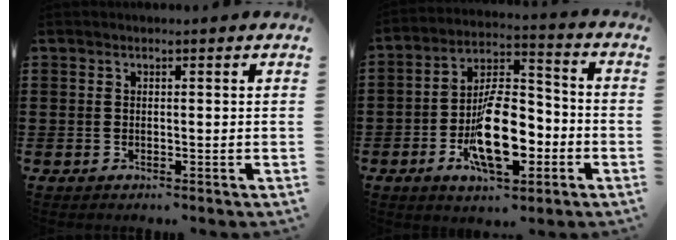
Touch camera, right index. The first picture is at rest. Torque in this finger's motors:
{"motor_torque": [2.14, 0.00, 1.05, 0.21]}